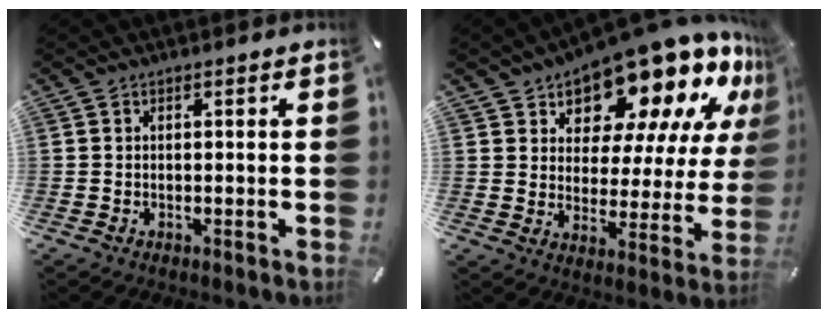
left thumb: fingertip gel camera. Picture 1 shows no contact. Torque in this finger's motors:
{"motor_torque": [2.50, 2.51, 1.44, -1.33, 0.13]}